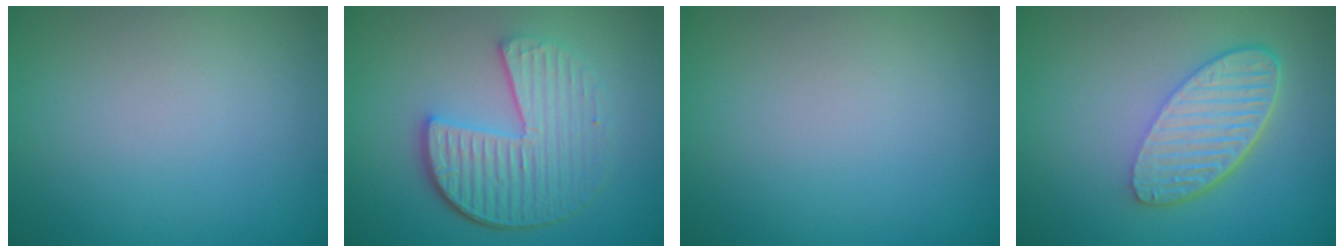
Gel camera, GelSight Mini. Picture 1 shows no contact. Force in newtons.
{"total": 5.6, "press": 4.2, "slide": 3.8}
{"total": 0.0}
{"total": 5.5, "press": 4.0, "slide": 3.7}